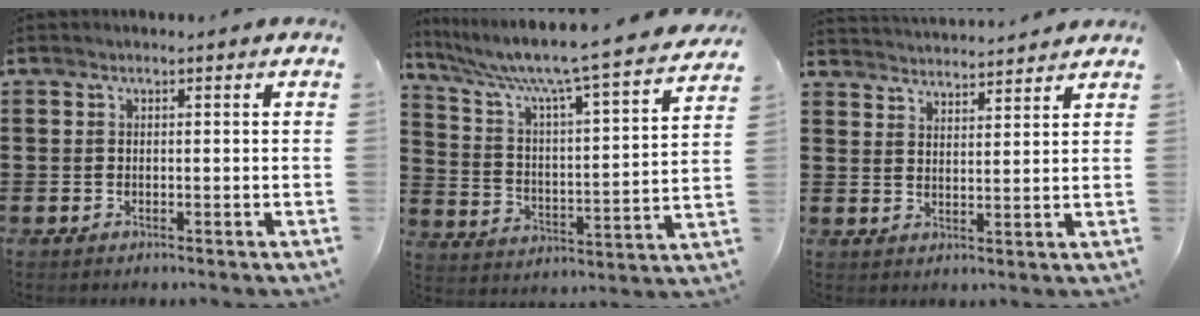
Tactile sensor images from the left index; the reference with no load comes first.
{"total": 8.0, "force": [6.8, -0.3, 4.2], "torque": [-0.113, -0.058, 0.104]}
{"total": 3.2, "force": [3.2, -0.3, -0.4], "torque": [-0.004, -0.018, 0.057]}